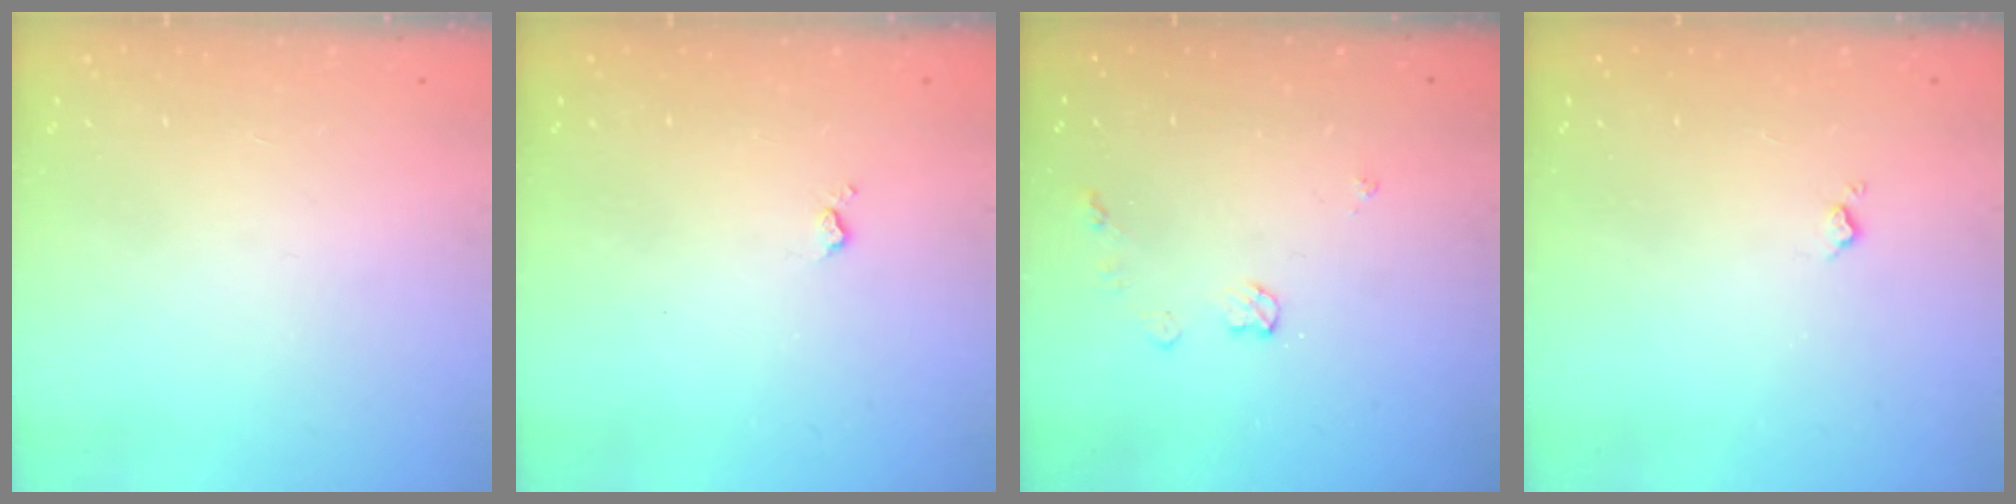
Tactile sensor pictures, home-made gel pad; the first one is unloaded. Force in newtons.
{"total": 3.4, "press": 3.3, "slide": 0.5}
{"total": 5.7, "press": 5.7, "slide": 0.4}
{"total": 2.6, "press": 2.6, "slide": 0.4}